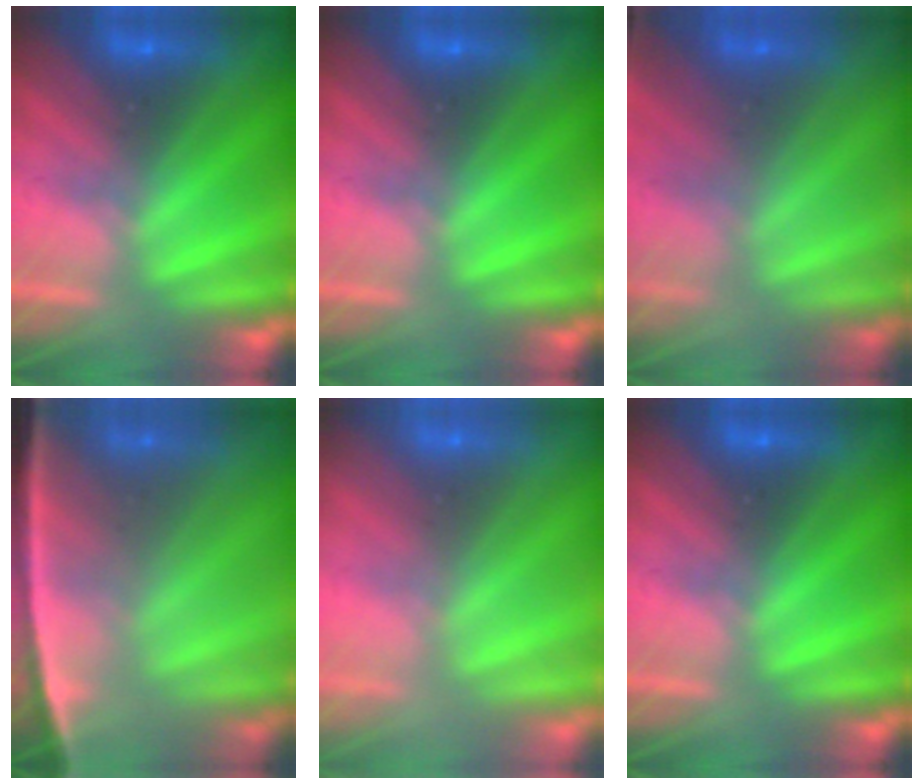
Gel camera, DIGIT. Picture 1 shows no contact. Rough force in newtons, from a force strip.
{"total": 0.0}
{"total": 1.8}
{"total": 7.2}
{"total": 3.0}
{"total": 0.0}